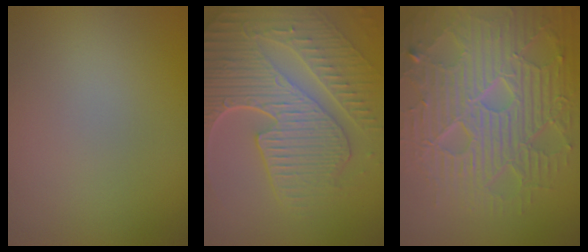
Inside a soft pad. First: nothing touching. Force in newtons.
{"total": 9.9, "press": 6.5, "slide": 7.4}
{"total": 9.9, "press": 6.6, "slide": 7.4}